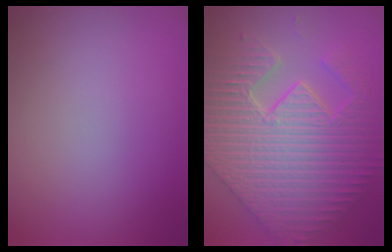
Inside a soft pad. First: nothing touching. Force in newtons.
{"total": 9.5, "press": 7.4, "slide": 6.0}